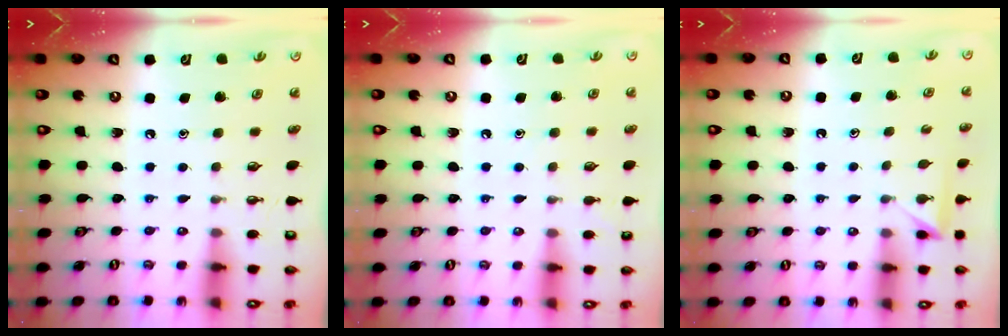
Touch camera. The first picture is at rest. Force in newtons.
{"total": 2.9, "press": 2.9, "slide": 0.4}
{"total": 2.3, "press": 2.3, "slide": 0.3}